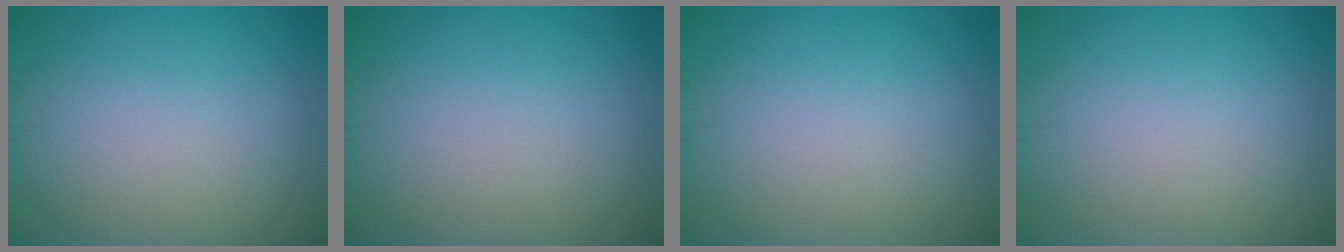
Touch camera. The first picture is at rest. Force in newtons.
{"total": 0.0}
{"total": 0.0}
{"total": 0.0}